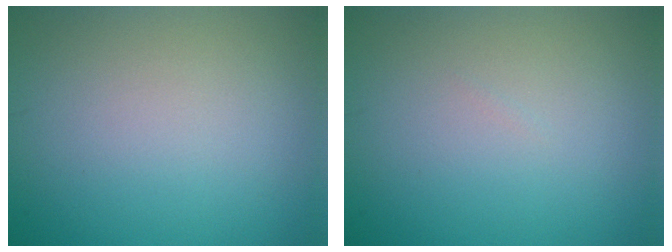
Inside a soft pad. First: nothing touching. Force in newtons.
{"total": 0.0}